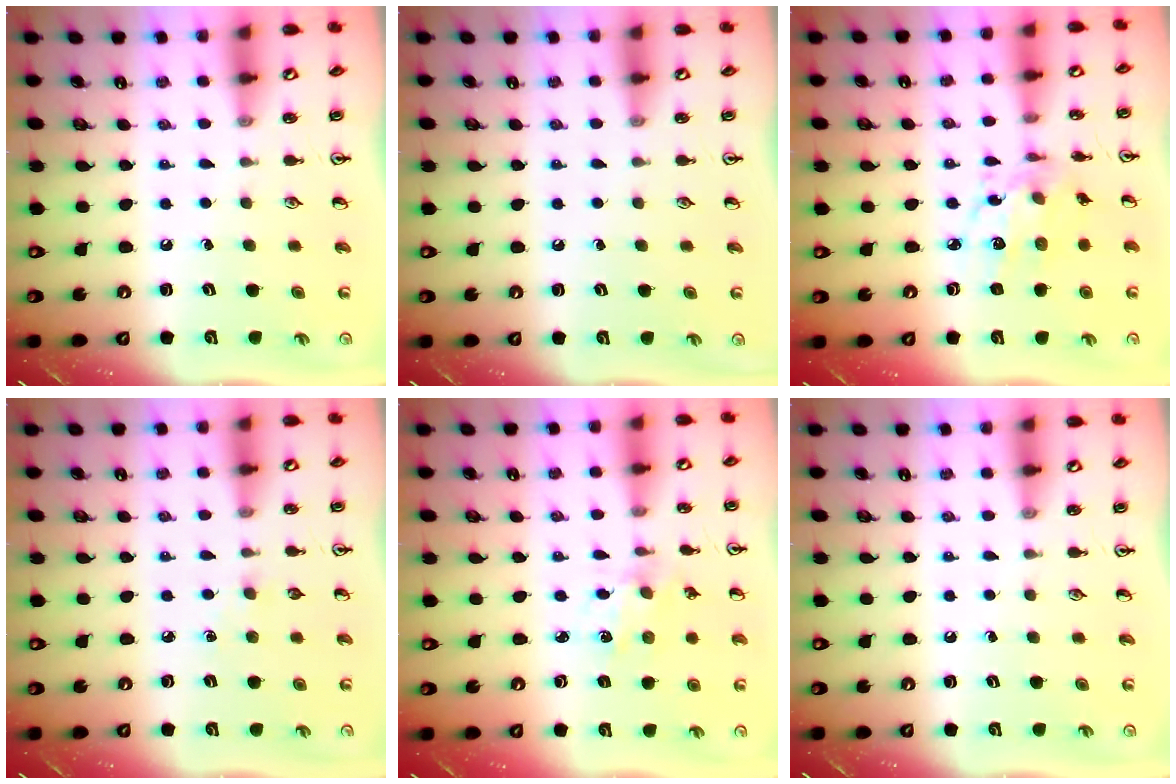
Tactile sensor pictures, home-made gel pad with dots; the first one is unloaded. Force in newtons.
{"total": 0.0}
{"total": 9.4, "press": 9.4, "slide": 0.6}
{"total": 2.7, "press": 2.7, "slide": 0.4}
{"total": 1.3, "press": 1.3, "slide": 0.1}
{"total": 0.0}